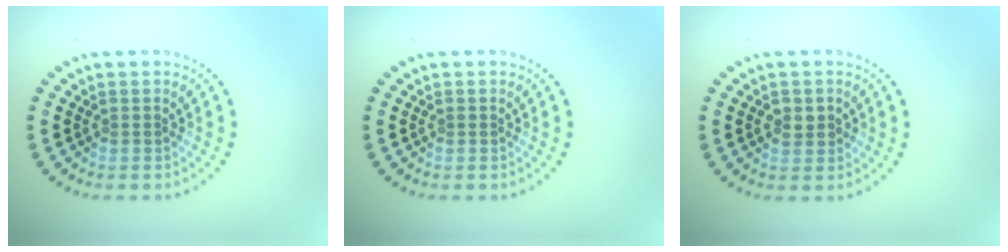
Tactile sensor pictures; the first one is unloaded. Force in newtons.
{"total": 0.0}
{"total": 1.7, "press": 1.7, "slide": 0.3}